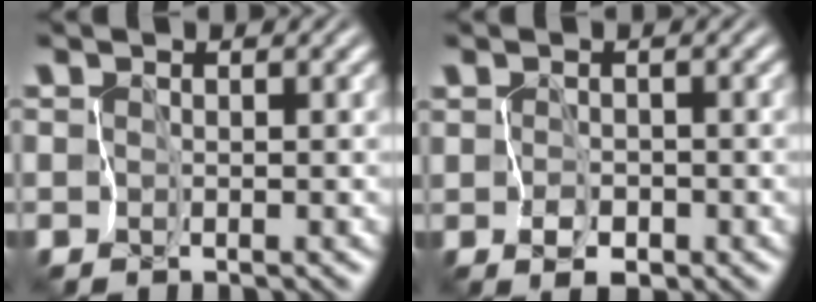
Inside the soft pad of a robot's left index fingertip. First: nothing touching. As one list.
[{"total": 1.3, "force": [-0.6, 0.4, 1.1], "torque": [-0.028, -0.007, -0.012]}]